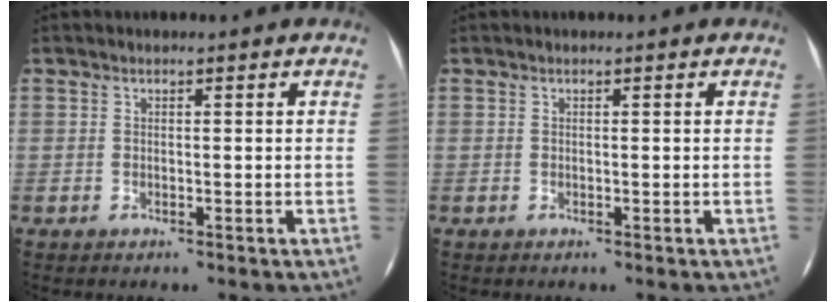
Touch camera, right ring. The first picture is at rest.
{"total": 0.0}